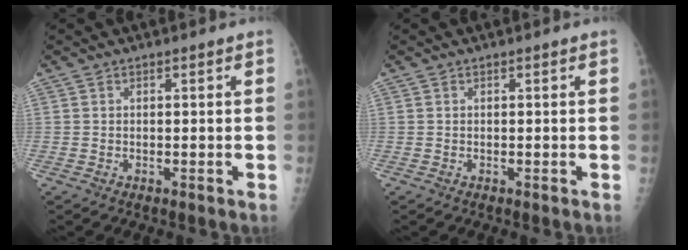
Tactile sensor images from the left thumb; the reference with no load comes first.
{"total": 0.0}